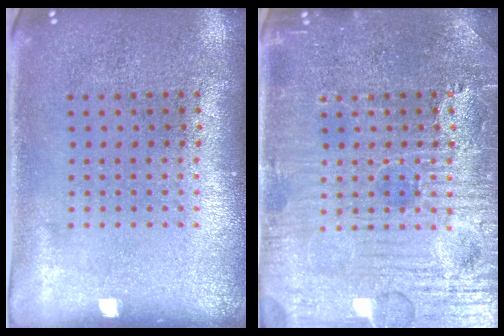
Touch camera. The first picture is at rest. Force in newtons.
{"total": 4.7, "press": 4.6, "slide": 0.8}